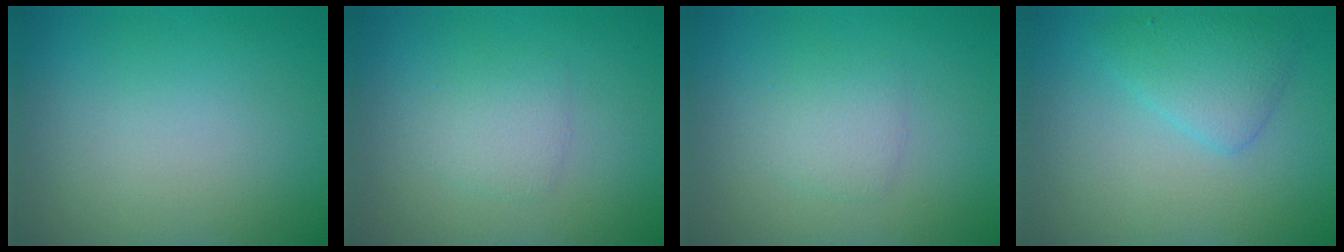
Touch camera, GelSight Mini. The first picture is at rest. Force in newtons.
{"total": 1.7, "press": 1.7, "slide": 0.0}
{"total": 1.7, "press": 1.7, "slide": 0.0}
{"total": 3.0, "press": 3.0, "slide": 0.1}